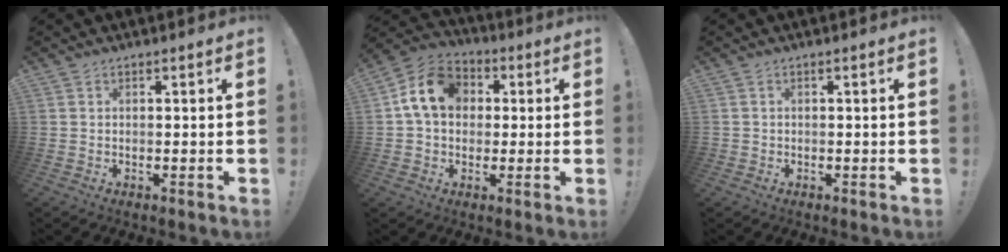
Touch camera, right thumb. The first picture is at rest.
{"total": 13.2, "force": [2.9, 10.3, 7.7], "torque": [-0.127, 0.009, 0.061]}
{"total": 0.7, "force": [-0.3, 0.7, 0.1], "torque": [-0.001, 0.002, -0.005]}